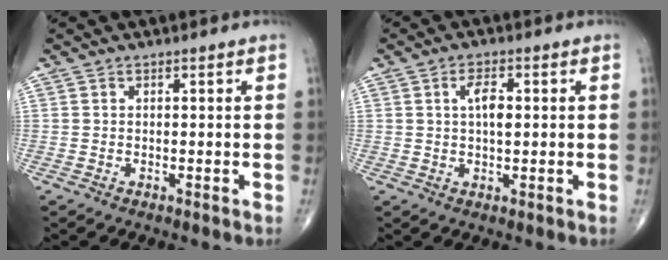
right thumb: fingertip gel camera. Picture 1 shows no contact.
{"total": 4.3, "force": [0.8, 2.0, 3.8], "torque": [-0.065, 0.000, 0.012]}